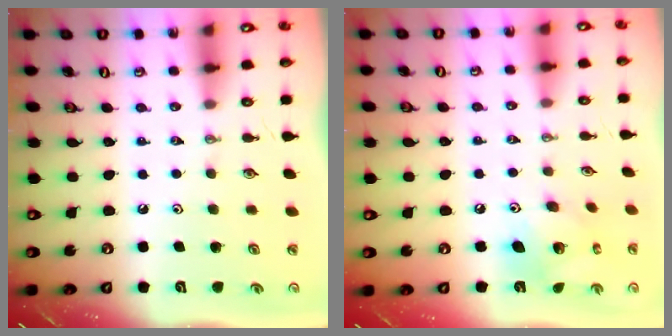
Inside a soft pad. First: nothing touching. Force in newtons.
{"total": 11.7, "press": 11.6, "slide": 1.0}